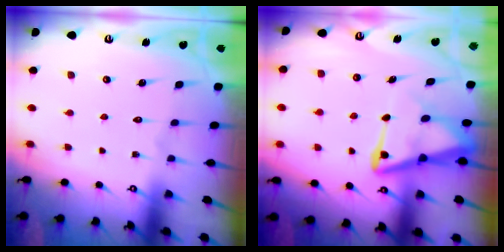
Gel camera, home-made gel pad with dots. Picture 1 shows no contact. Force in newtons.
{"total": 8.3, "press": 8.2, "slide": 1.1}